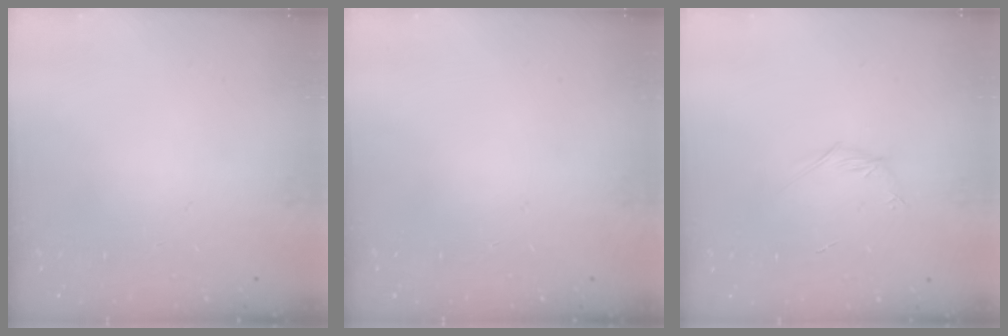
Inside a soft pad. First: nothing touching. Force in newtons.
{"total": 0.0}
{"total": 3.0, "press": 2.9, "slide": 0.8}